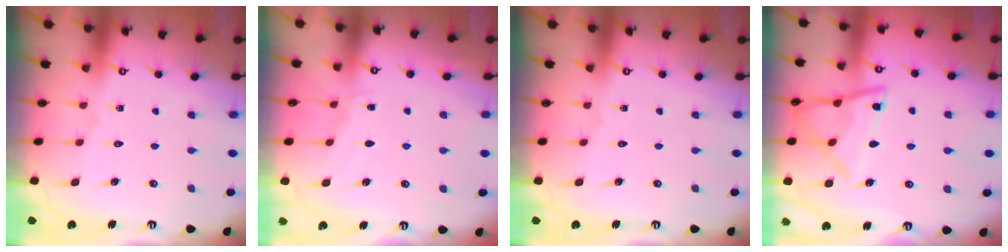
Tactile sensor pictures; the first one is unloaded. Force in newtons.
{"total": 2.9, "press": 2.9, "slide": 0.3}
{"total": 0.0}
{"total": 11.4, "press": 11.3, "slide": 1.1}